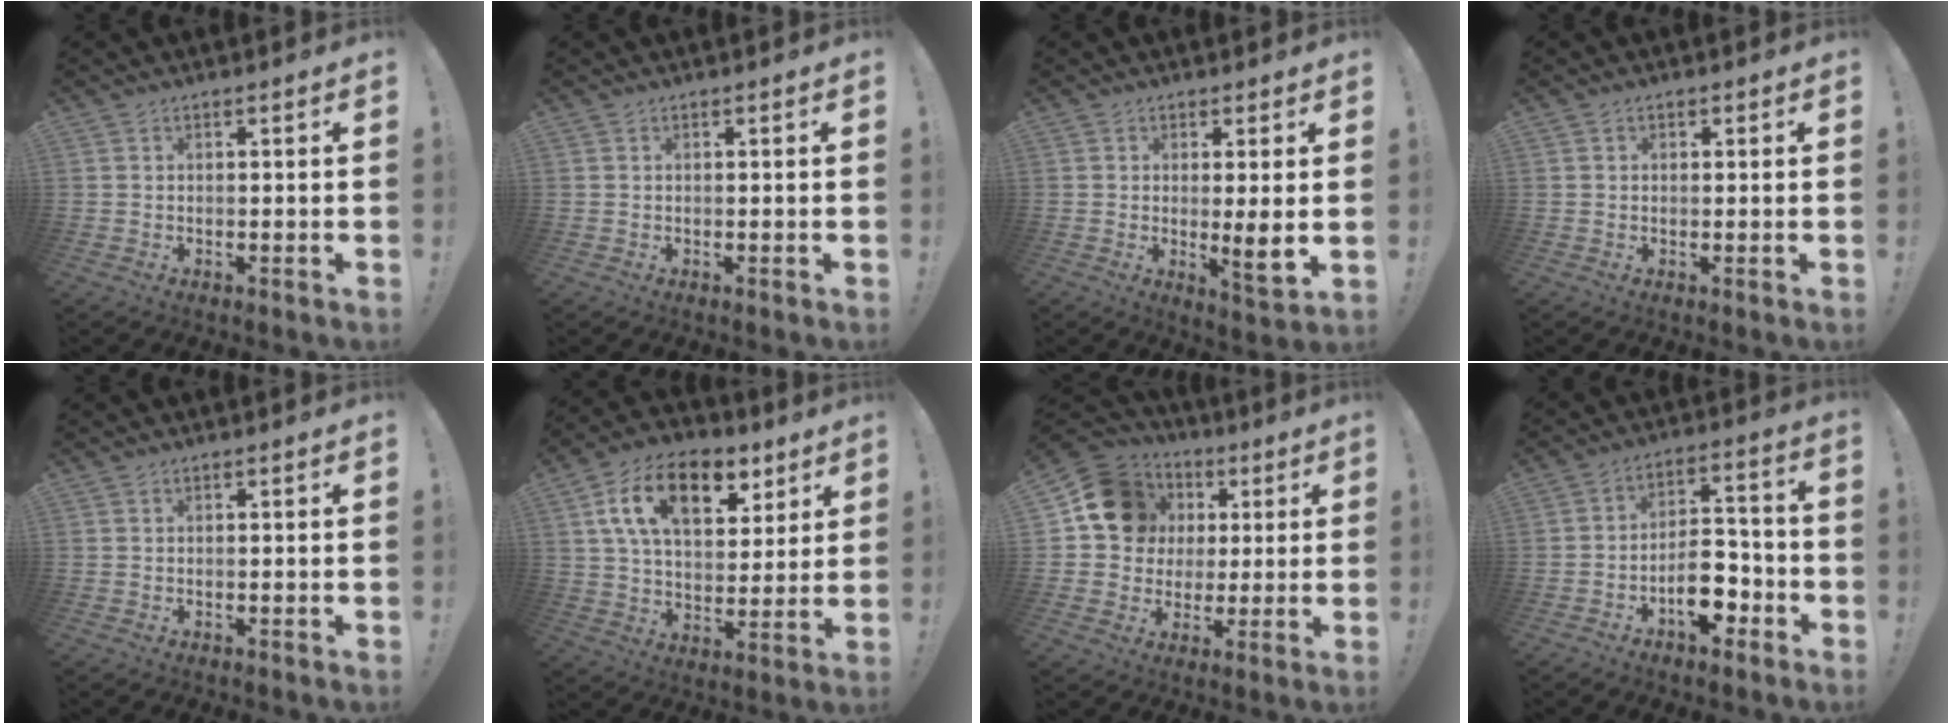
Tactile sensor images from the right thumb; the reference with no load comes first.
{"total": 0.0}
{"total": 6.6, "force": [0.6, 0.3, 6.5], "torque": [-0.083, -0.021, 0.009]}
{"total": 0.7, "force": [0.4, 0.6, 0.3], "torque": [-0.002, 0.001, 0.005]}
{"total": 0.0}
{"total": 18.6, "force": [8.5, 10.9, 12.4], "torque": [-0.196, -0.027, 0.150]}
{"total": 15.7, "force": [4.5, 13.6, 6.4], "torque": [-0.080, -0.008, 0.098]}
{"total": 11.8, "force": [-5.9, 6.8, 7.7], "torque": [-0.114, 0.046, -0.096]}